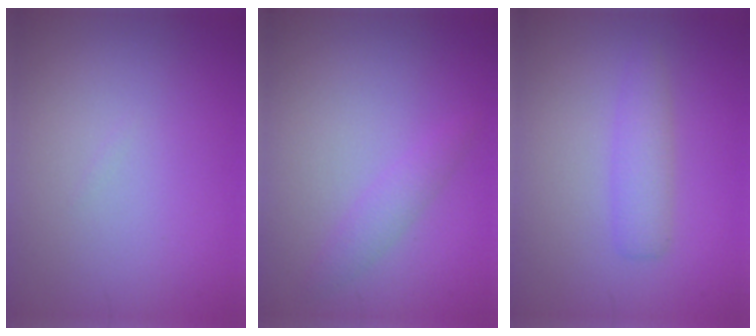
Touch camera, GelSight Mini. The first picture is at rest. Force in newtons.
{"total": 1.5, "press": 1.5, "slide": 0.1}
{"total": 2.1, "press": 2.1, "slide": 0.1}